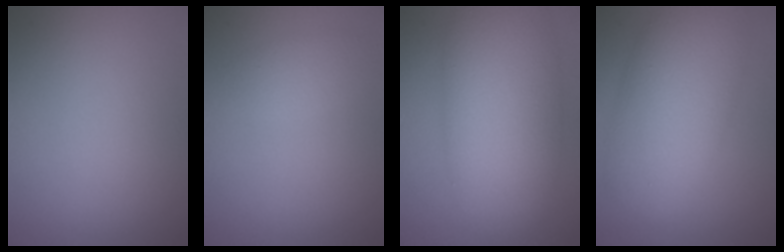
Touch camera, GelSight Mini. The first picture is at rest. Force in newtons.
{"total": 1.8, "press": 1.8, "slide": 0.1}
{"total": 10.1, "press": 10.1, "slide": 0.3}
{"total": 8.2, "press": 8.2, "slide": 0.2}